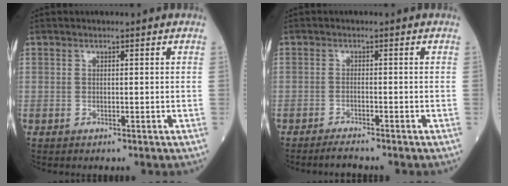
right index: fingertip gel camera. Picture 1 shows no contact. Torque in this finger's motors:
{"motor_torque": [0.09, -0.20, -0.02, 0.01]}